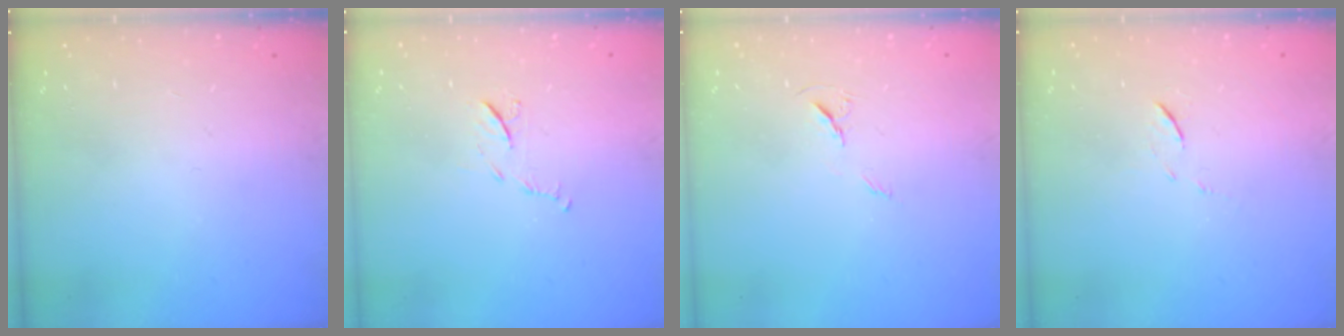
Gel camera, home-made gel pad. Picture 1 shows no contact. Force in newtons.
{"total": 6.0, "press": 6.0, "slide": 0.6}
{"total": 5.8, "press": 5.4, "slide": 2.2}
{"total": 5.5, "press": 5.4, "slide": 0.7}